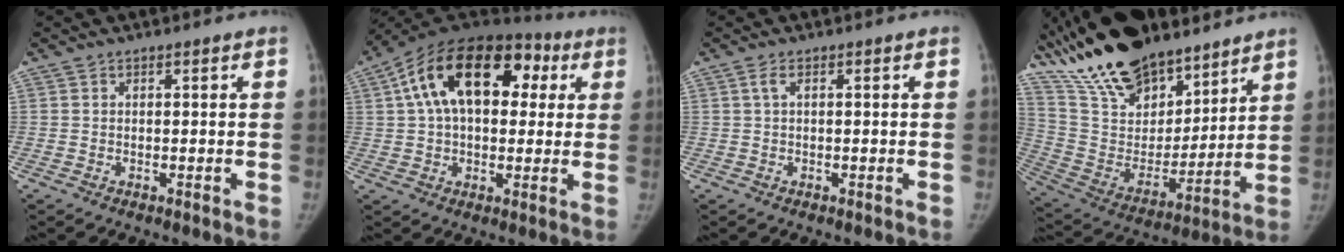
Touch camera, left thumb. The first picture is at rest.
{"total": 22.0, "force": [6.3, 13.2, 16.3], "torque": [-0.250, 0.039, 0.091]}
{"total": 1.1, "force": [0.2, 0.4, 1.0], "torque": [-0.024, 0.002, 0.002]}
{"total": 26.7, "force": [21.1, 11.0, 12.1], "torque": [-0.205, -0.068, 0.375]}